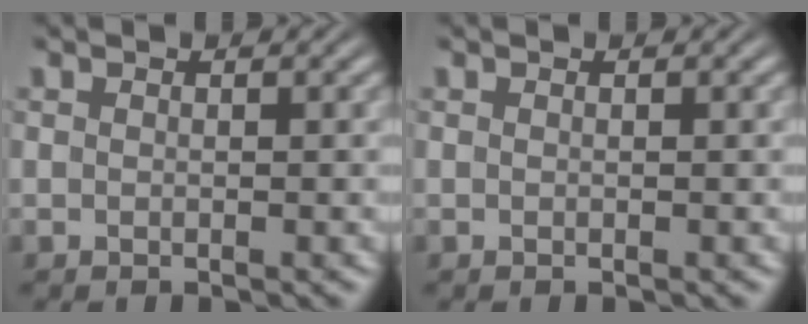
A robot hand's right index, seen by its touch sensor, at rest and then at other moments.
{"total": 0.0}